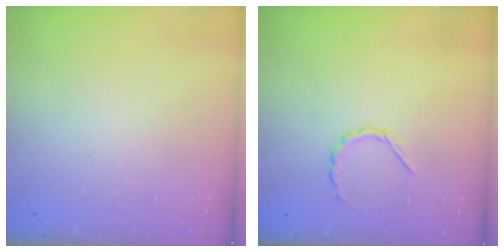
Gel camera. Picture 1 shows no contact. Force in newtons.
{"total": 4.9, "press": 4.7, "slide": 1.3}